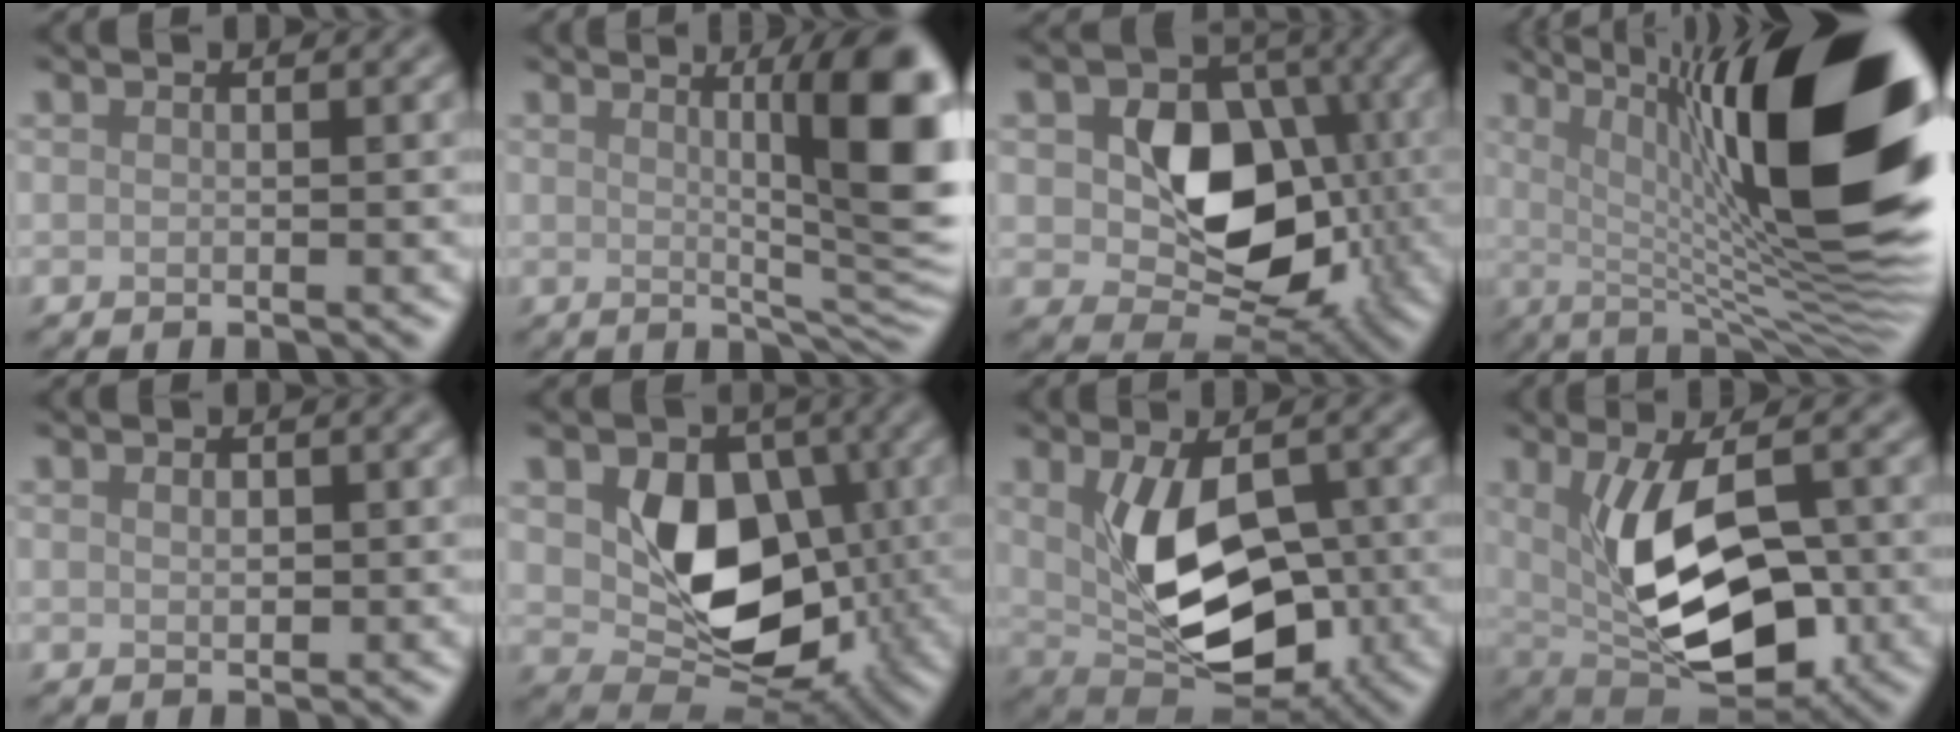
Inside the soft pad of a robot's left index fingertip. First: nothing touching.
{"total": 11.3, "force": [2.5, 2.7, 10.6], "torque": [-0.109, 0.001, 0.030]}
{"total": 10.1, "force": [0.3, 7.4, 6.8], "torque": [-0.099, -0.009, 0.002]}
{"total": 19.5, "force": [3.7, 5.5, 18.3], "torque": [-0.250, 0.026, 0.056]}
{"total": 0.9, "force": [0.2, 0.6, 0.6], "torque": [-0.010, -0.002, 0.005]}
{"total": 9.0, "force": [0.2, 6.5, 6.2], "torque": [-0.098, -0.015, 0.007]}
{"total": 8.3, "force": [-0.2, 4.8, 6.8], "torque": [-0.128, -0.017, 0.012]}
{"total": 9.9, "force": [0.0, 4.8, 8.6], "torque": [-0.148, -0.012, 0.008]}